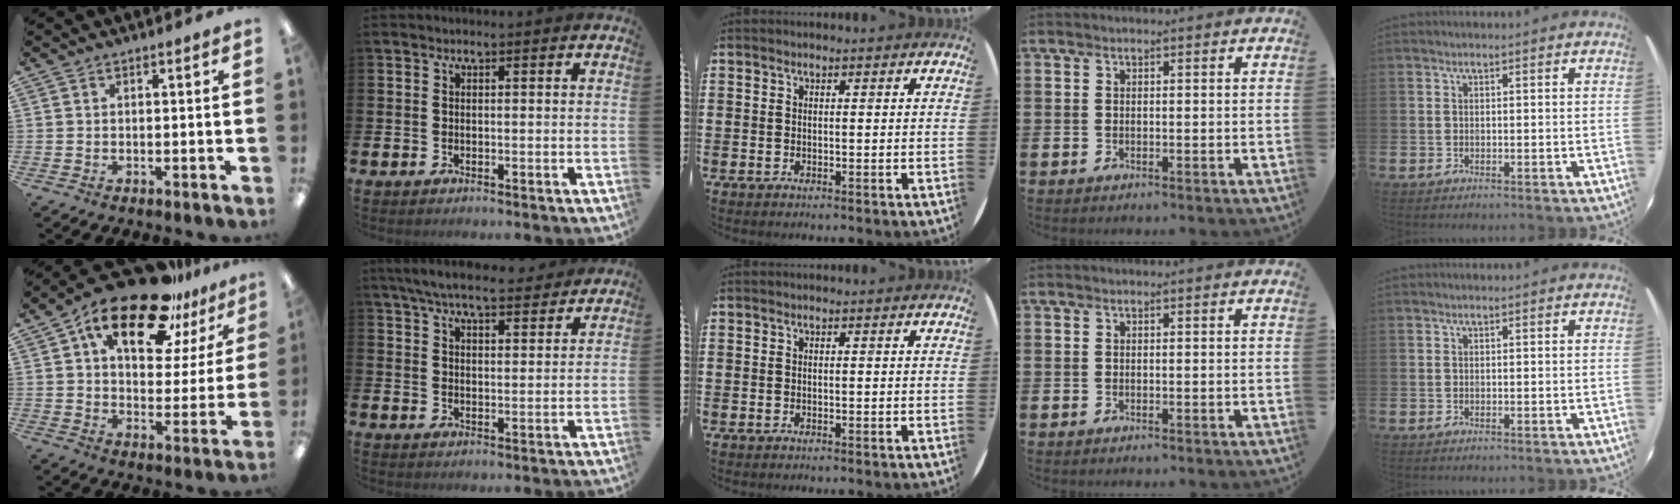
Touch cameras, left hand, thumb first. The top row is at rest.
{"thumb": {"total": 19.7, "force": [13.3, 8.2, 11.9], "torque": [-0.197, -0.071, 0.224]}, "index": {"total": 6.5, "force": [6.1, 1.3, 1.9], "torque": [-0.044, -0.028, 0.108]}}